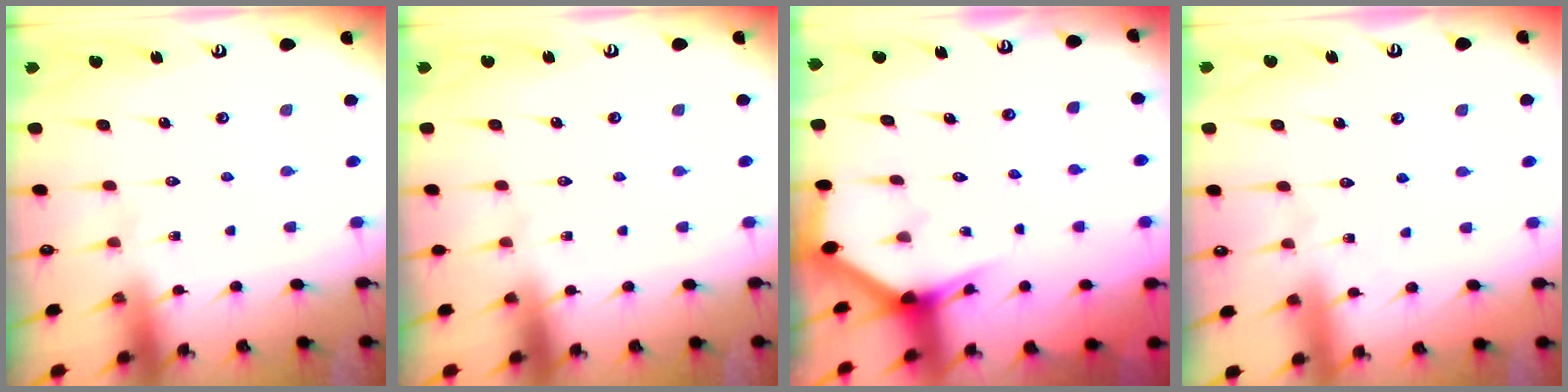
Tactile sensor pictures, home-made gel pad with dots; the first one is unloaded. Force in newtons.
{"total": 0.0}
{"total": 2.8, "press": 2.8, "slide": 0.1}
{"total": 2.5, "press": 2.5, "slide": 0.2}